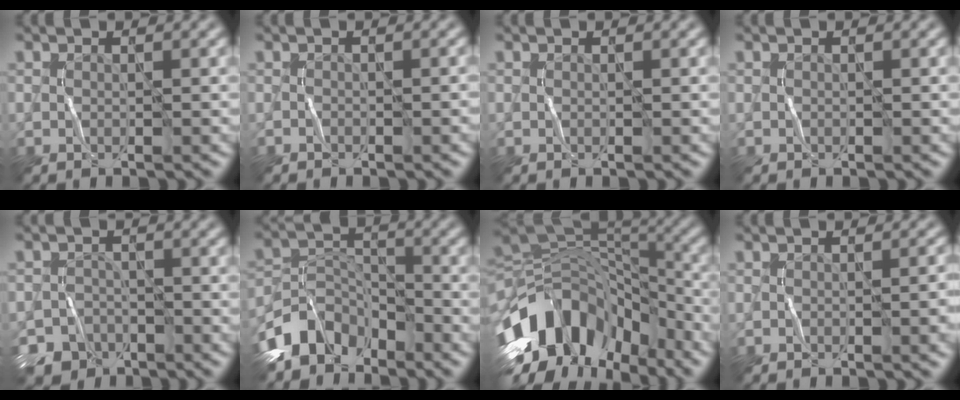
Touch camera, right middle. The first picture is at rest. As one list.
[{"total": 0.7, "force": [-0.7, 0.1, 0.1], "torque": [0.007, 0.011, -0.010]}, {"total": 0.0}, {"total": 0.0}, {"total": 5.7, "force": [-4.6, 3.2, 0.4], "torque": [0.004, -0.007, -0.067]}, {"total": 5.4, "force": [-4.4, 2.9, 1.1], "torque": [-0.020, 0.002, -0.093]}, {"total": 13.0, "force": [-6.2, 8.2, 8.0], "torque": [-0.166, 0.026, -0.105]}, {"total": 3.8, "force": [-1.3, 1.6, 3.1], "torque": [-0.017, 0.015, -0.012]}]